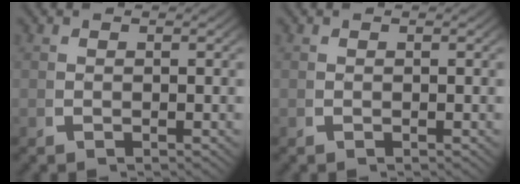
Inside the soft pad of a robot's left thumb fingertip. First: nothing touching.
{"total": 0.0}